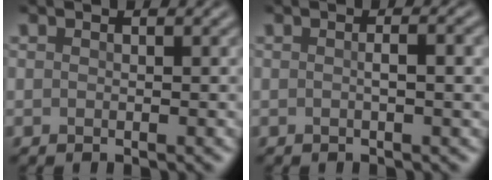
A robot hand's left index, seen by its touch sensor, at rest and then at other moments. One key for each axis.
{"total": 2.3, "fx": 0.1, "fy": 0.6, "fz": 2.2, "tx": -0.031, "ty": 0.004, "tz": -0.002}